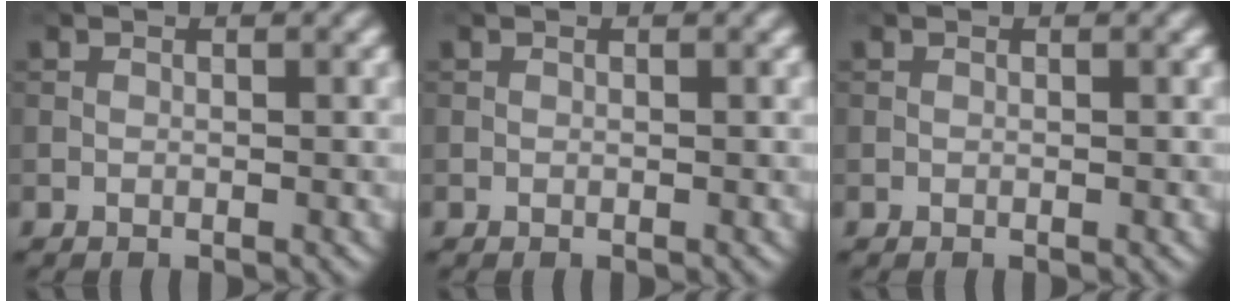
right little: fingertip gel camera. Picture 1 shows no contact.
{"total": 0.0}
{"total": 0.0}